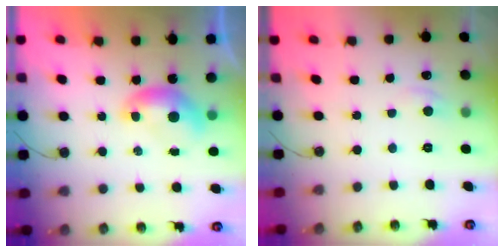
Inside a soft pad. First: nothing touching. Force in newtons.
{"total": 0.9, "press": 0.7, "slide": 0.6}